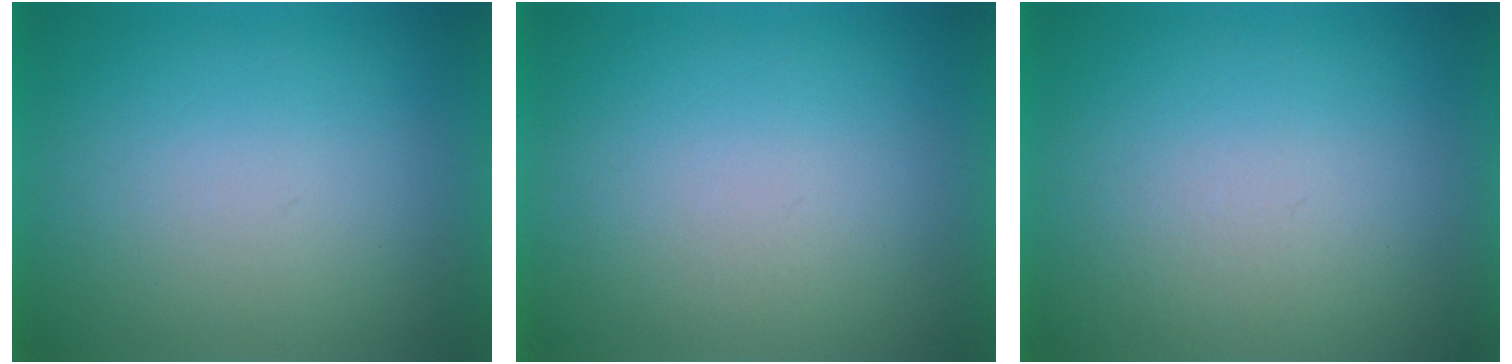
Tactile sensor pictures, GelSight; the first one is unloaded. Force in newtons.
{"total": 1.0}
{"total": 1.8}